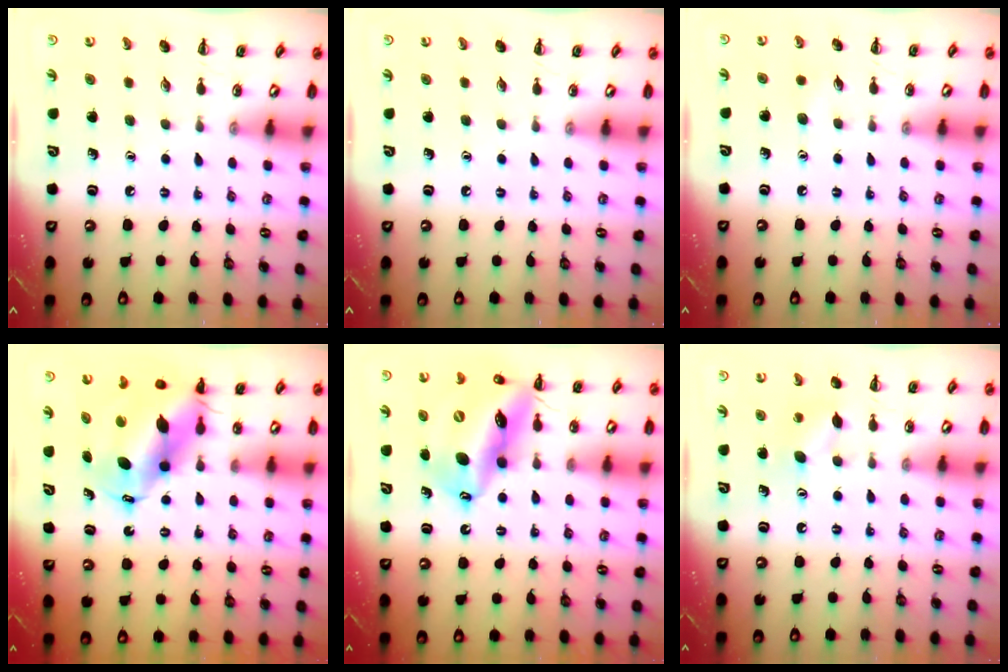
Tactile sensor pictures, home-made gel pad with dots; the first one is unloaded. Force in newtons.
{"total": 0.0}
{"total": 3.6, "press": 3.5, "slide": 0.9}
{"total": 10.5, "press": 10.2, "slide": 2.5}
{"total": 19.5, "press": 18.8, "slide": 4.9}
{"total": 6.7, "press": 6.5, "slide": 1.5}